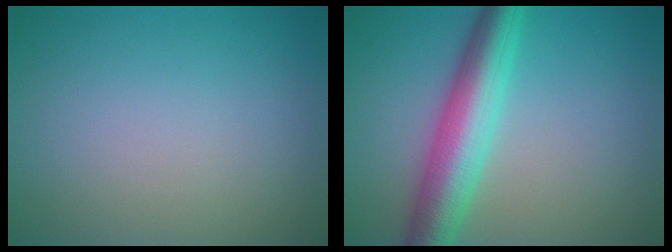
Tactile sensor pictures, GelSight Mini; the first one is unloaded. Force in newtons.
{"total": 6.7, "press": 6.7, "slide": 0.3}